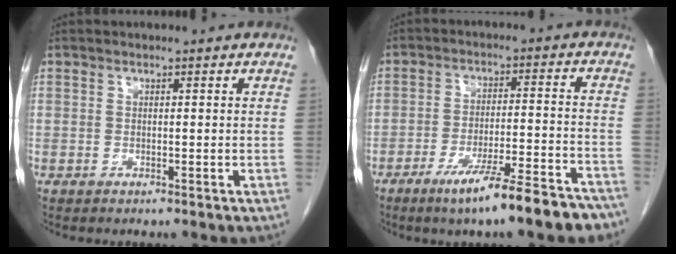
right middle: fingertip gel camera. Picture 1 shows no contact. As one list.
[{"total": 13.9, "force": [-10.2, 1.2, 9.4], "torque": [-0.127, -0.005, -0.154]}]